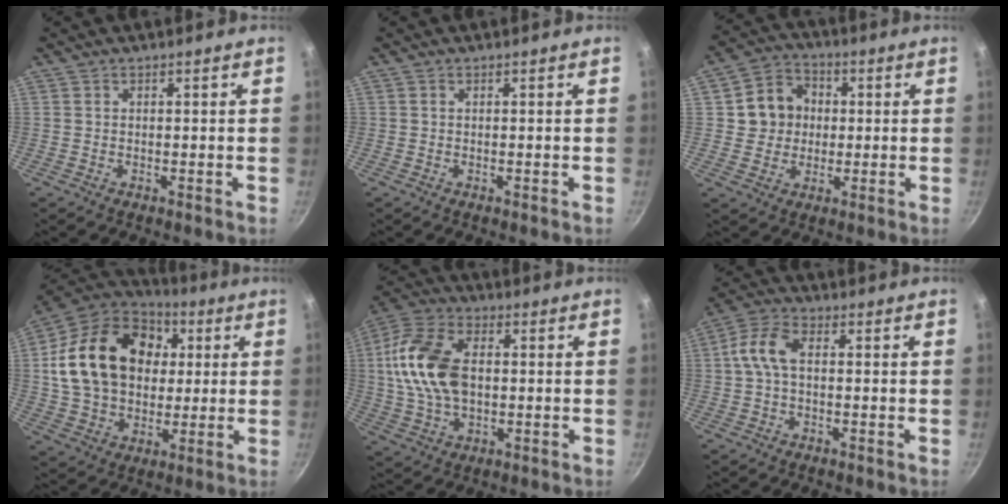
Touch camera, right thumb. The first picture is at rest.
{"total": 0.0}
{"total": 9.2, "force": [1.0, 8.3, 3.8], "torque": [-0.027, 0.015, 0.007]}
{"total": 24.3, "force": [4.3, 17.9, 15.9], "torque": [-0.259, 0.019, 0.073]}
{"total": 16.5, "force": [1.1, 10.5, 12.6], "torque": [-0.236, 0.019, 0.010]}
{"total": 7.0, "force": [0.5, 4.0, 5.7], "torque": [-0.124, 0.025, -0.002]}